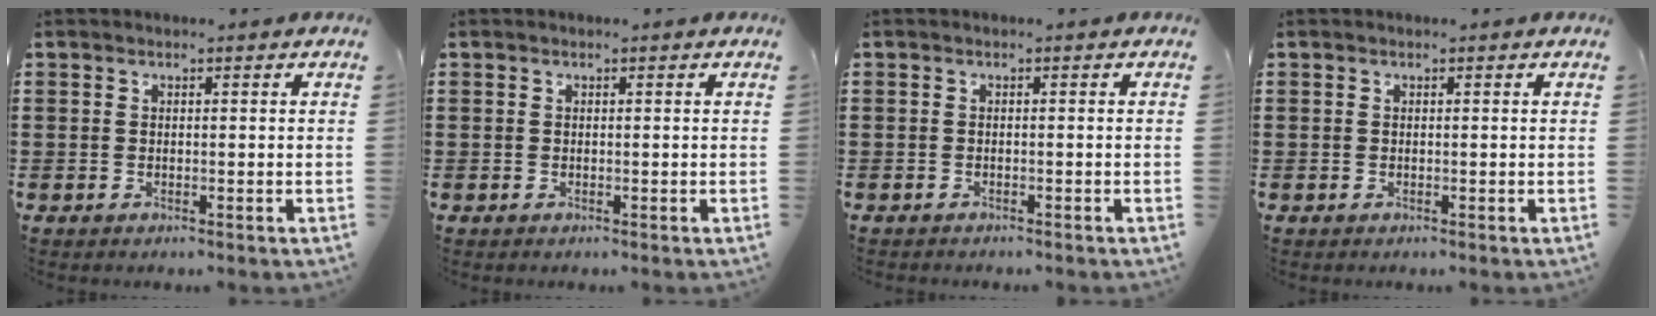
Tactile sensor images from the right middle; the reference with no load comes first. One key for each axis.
{"total": 0.0}
{"total": 0.5, "fx": -0.5, "fy": 0.0, "fz": 0.0, "tx": -0.003, "ty": -0.002, "tz": -0.011}
{"total": 0.0}